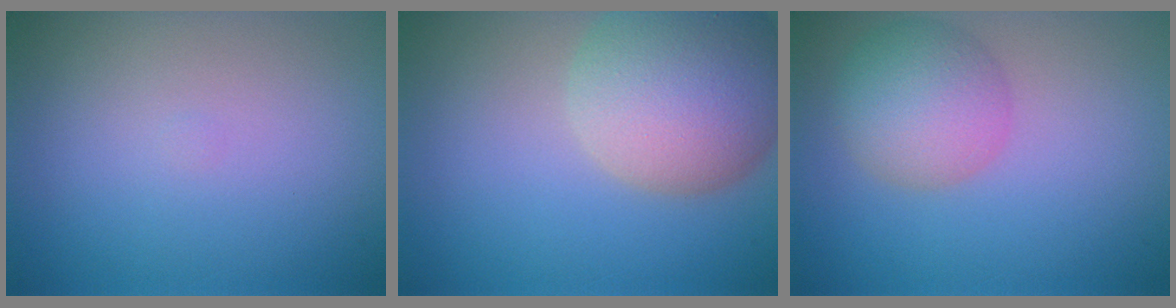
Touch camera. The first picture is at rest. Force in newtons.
{"total": 10.6, "press": 10.5, "slide": 0.8}
{"total": 4.8, "press": 4.8, "slide": 0.2}